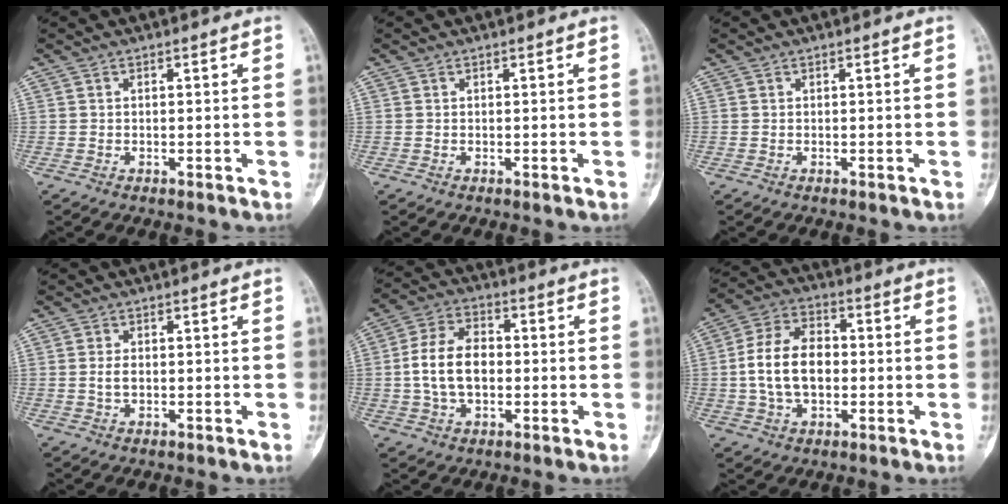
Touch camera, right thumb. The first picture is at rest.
{"total": 0.0}
{"total": 0.0}
{"total": 2.2, "force": [0.0, 1.3, 1.8], "torque": [-0.035, 0.000, 0.000]}
{"total": 11.1, "force": [-0.5, 7.2, 8.5], "torque": [-0.154, 0.021, -0.013]}
{"total": 12.6, "force": [-0.5, 8.1, 9.6], "torque": [-0.172, 0.023, -0.013]}